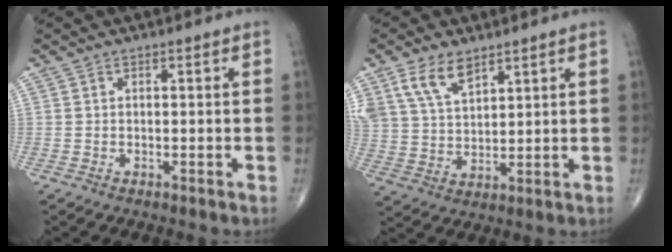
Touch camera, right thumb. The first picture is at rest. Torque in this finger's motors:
{"motor_torque": [0.82, 0.87, 0.94, 0.73, 0.05]}